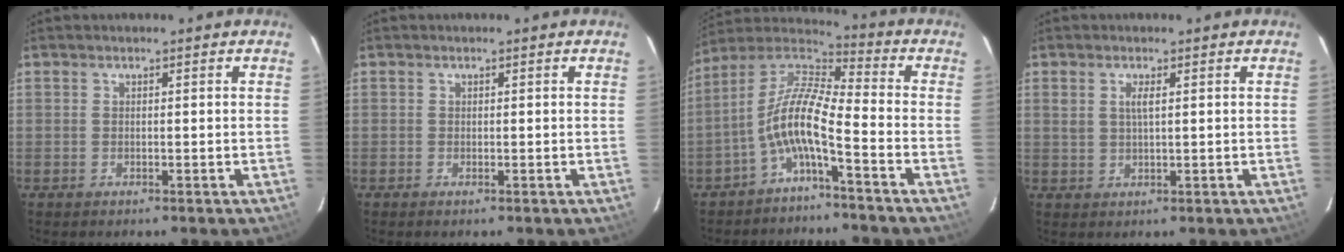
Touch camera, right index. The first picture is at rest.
{"total": 0.0}
{"total": 10.0, "force": [-4.5, 1.6, 8.8], "torque": [-0.187, 0.012, -0.092]}
{"total": 1.9, "force": [0.7, 0.5, 1.7], "torque": [-0.033, 0.002, 0.013]}